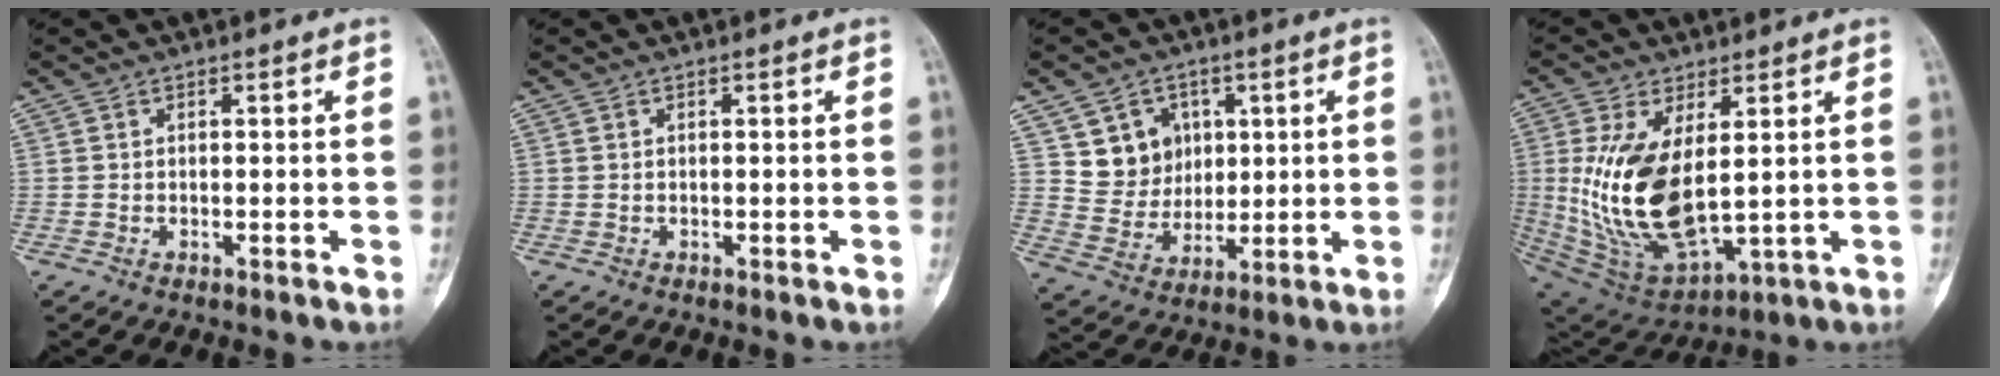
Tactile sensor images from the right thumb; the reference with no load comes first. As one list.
[{"total": 0.0}, {"total": 9.4, "force": [3.6, 8.2, 2.7], "torque": [-0.006, -0.017, 0.072]}, {"total": 17.6, "force": [1.9, 8.5, 15.3], "torque": [-0.305, -0.022, 0.062]}]